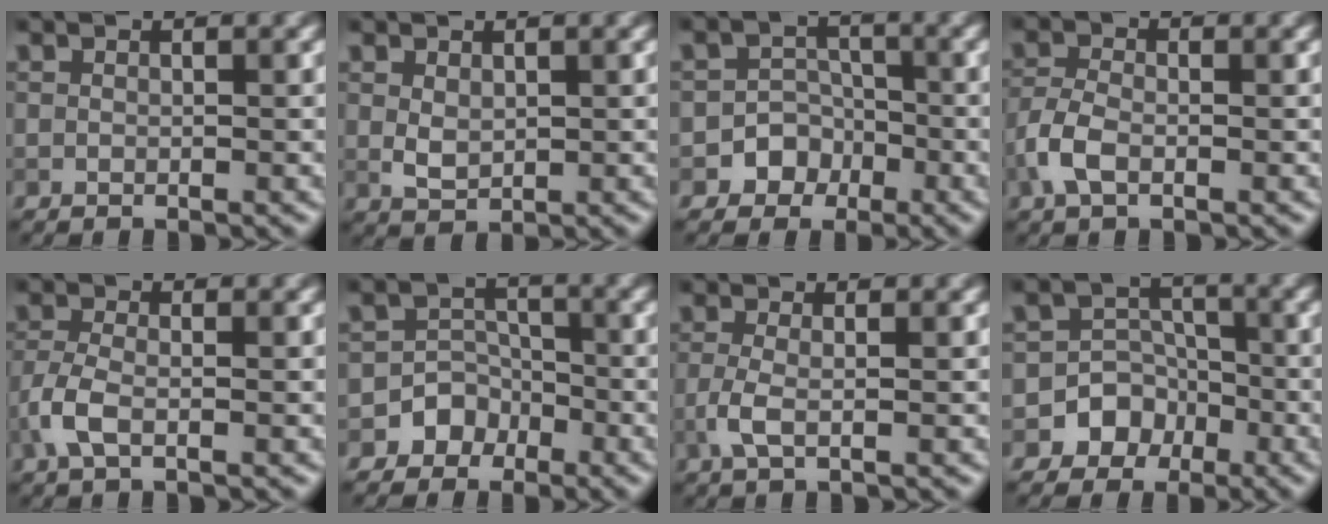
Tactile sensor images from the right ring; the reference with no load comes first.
{"total": 1.7, "force": [0.4, 1.2, 1.2], "torque": [-0.025, -0.002, 0.013]}
{"total": 3.9, "force": [-2.0, 3.3, 0.4], "torque": [0.033, 0.009, -0.048]}
{"total": 2.9, "force": [-1.2, 1.5, 2.2], "torque": [-0.051, 0.001, -0.034]}
{"total": 2.8, "force": [-1.1, 1.2, 2.4], "torque": [-0.060, -0.001, -0.029]}
{"total": 3.6, "force": [-2.1, 2.9, 0.2], "torque": [0.039, 0.013, -0.049]}
{"total": 2.1, "force": [-0.5, 0.6, 2.0], "torque": [-0.046, -0.001, -0.015]}
{"total": 5.4, "force": [-2.7, 4.6, 0.6], "torque": [0.030, 0.003, -0.069]}